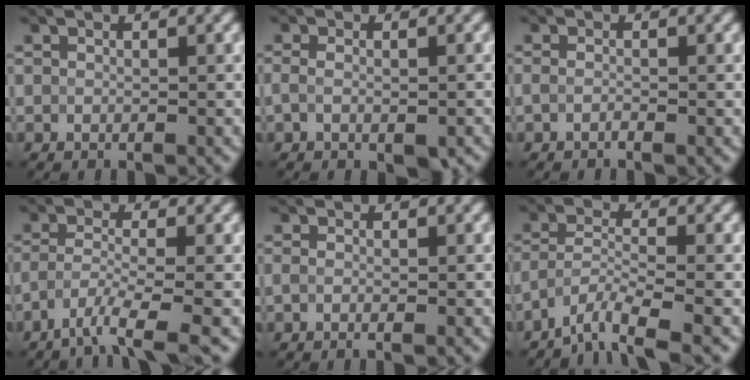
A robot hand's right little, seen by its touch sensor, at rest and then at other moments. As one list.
[{"total": 3.2, "force": [-1.8, 1.5, 2.2], "torque": [-0.030, 0.001, -0.016]}, {"total": 1.1, "force": [-1.0, -0.1, 0.3], "torque": [-0.004, 0.000, -0.014]}, {"total": 3.8, "force": [-2.8, 0.2, 2.5], "torque": [-0.042, -0.001, -0.058]}, {"total": 1.2, "force": [-0.6, 0.2, 1.0], "torque": [-0.009, -0.002, -0.006]}, {"total": 4.1, "force": [-3.5, 0.4, 2.0], "torque": [-0.035, 0.001, -0.071]}]